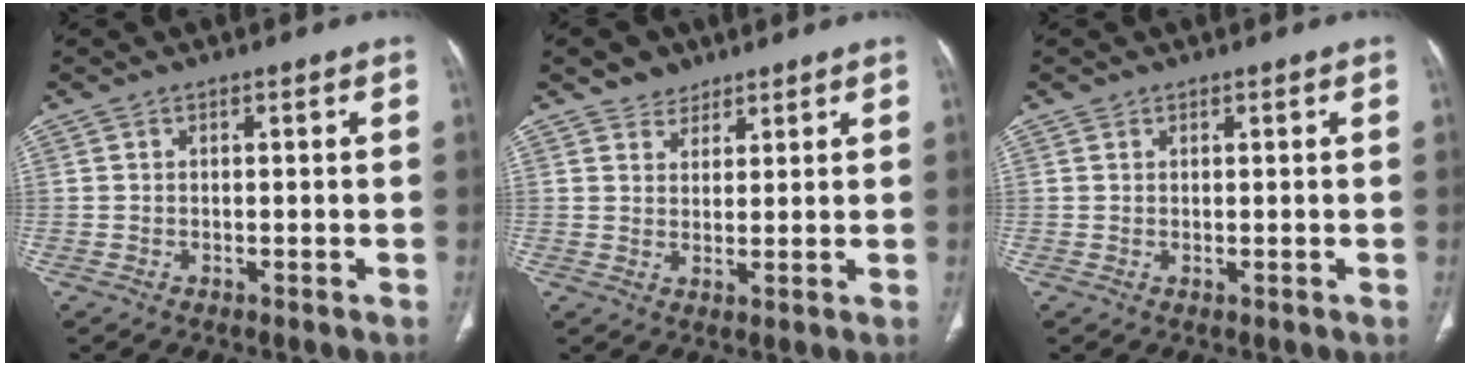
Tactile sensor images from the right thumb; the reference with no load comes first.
{"total": 4.1, "force": [3.0, 2.8, 0.5], "torque": [0.011, -0.019, 0.047]}
{"total": 0.5, "force": [0.4, 0.4, 0.1], "torque": [0.002, -0.003, 0.005]}